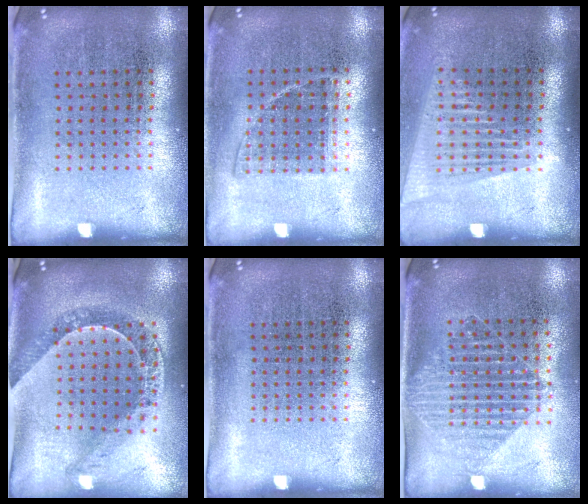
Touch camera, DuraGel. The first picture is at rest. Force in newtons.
{"total": 0.8, "press": 0.7, "slide": 0.4}
{"total": 1.6, "press": 1.4, "slide": 0.8}
{"total": 1.1, "press": 1.1, "slide": 0.3}
{"total": 0.0}
{"total": 1.5, "press": 1.3, "slide": 0.8}